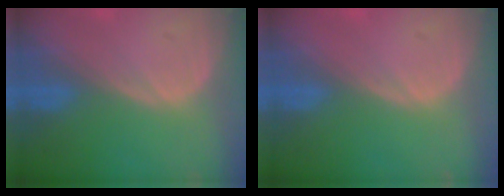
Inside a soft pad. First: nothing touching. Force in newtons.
{"total": 0.0}